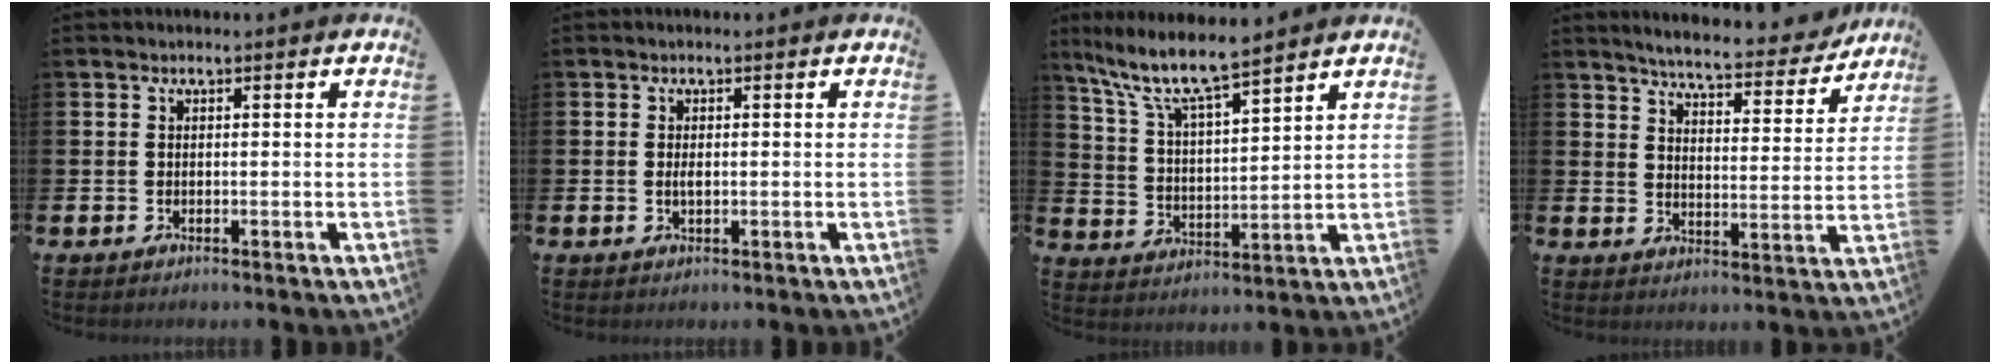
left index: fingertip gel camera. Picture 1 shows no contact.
{"total": 1.0, "force": [0.1, 0.4, 0.9], "torque": [-0.013, 0.001, -0.001]}
{"total": 8.7, "force": [7.7, 1.1, 3.9], "torque": [-0.115, -0.043, 0.132]}
{"total": 6.0, "force": [5.7, 0.6, 1.8], "torque": [-0.048, -0.039, 0.093]}